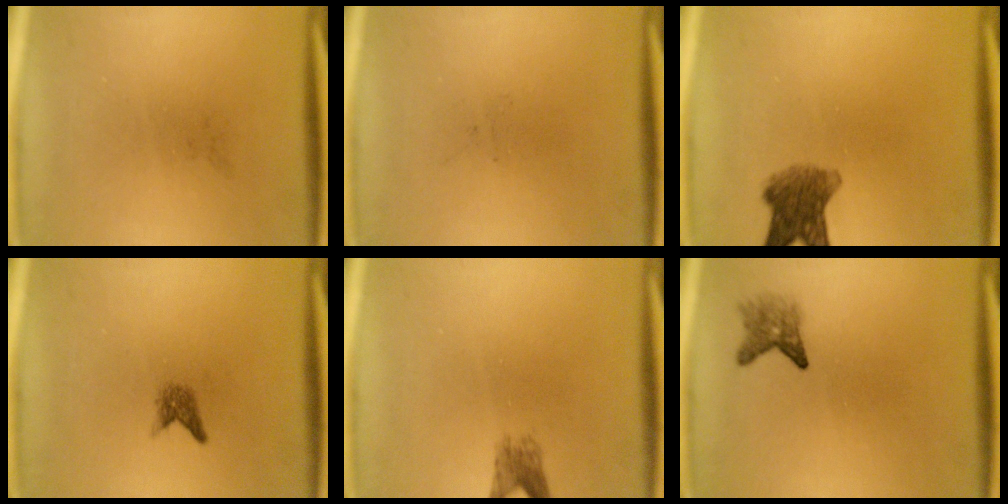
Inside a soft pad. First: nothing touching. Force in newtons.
{"total": 0.0}
{"total": 6.1}
{"total": 1.5}
{"total": 2.2}
{"total": 2.4}